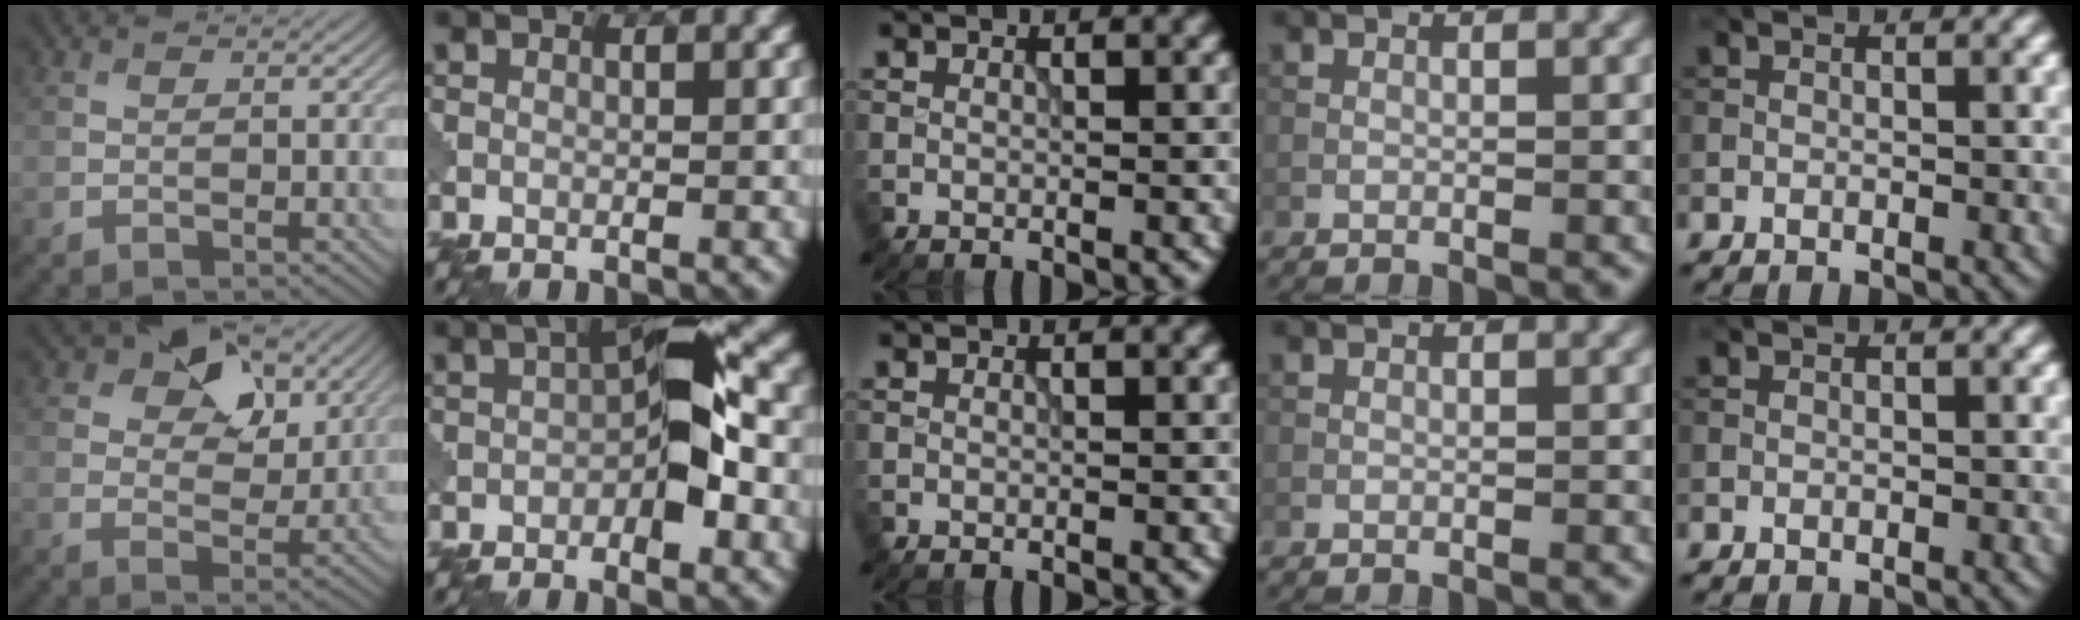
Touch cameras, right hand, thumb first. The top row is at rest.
{"thumb": {"total": 9.8, "force": [5.6, 5.9, 5.5], "torque": [-0.082, -0.002, 0.081]}, "index": {"total": 7.2, "force": [-0.8, 2.9, 6.6], "torque": [-0.096, 0.015, -0.026]}}